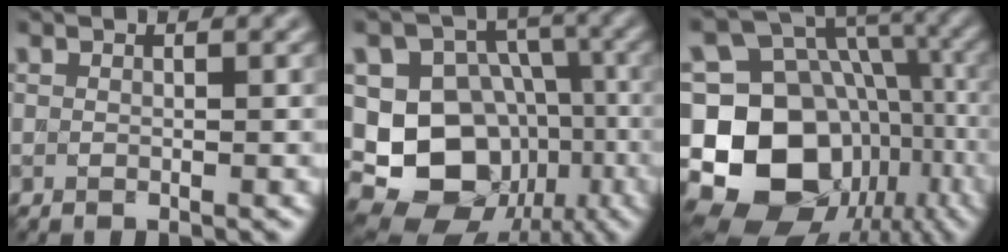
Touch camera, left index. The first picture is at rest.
{"total": 14.8, "force": [-4.1, 12.8, 6.4], "torque": [-0.114, 0.000, -0.082]}
{"total": 18.0, "force": [-4.8, 14.7, 9.3], "torque": [-0.179, 0.002, -0.073]}